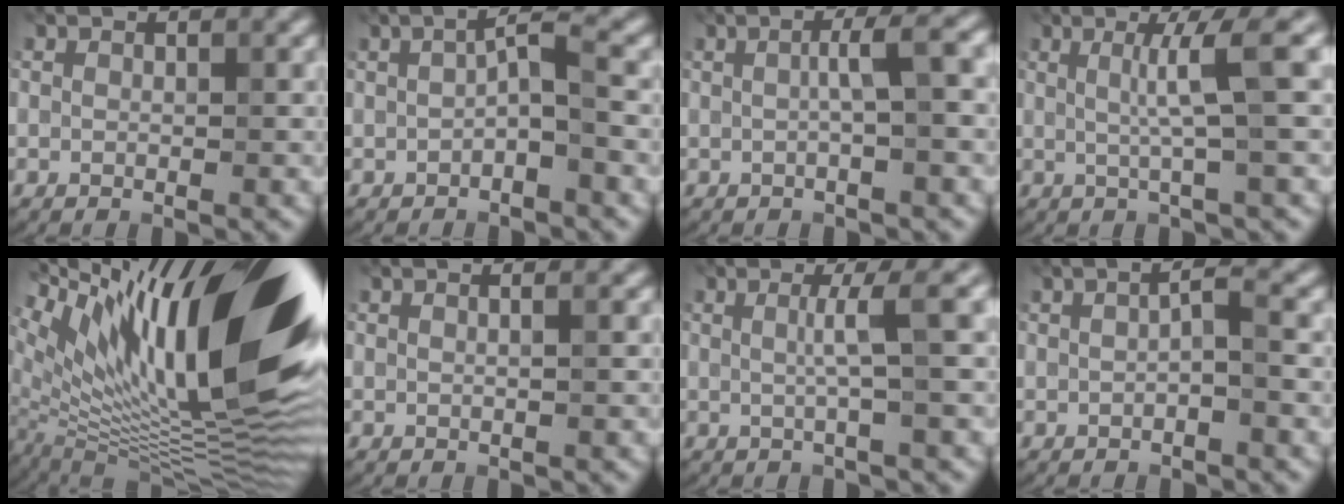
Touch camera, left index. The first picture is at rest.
{"total": 2.1, "force": [-0.4, 0.1, 2.1], "torque": [-0.042, 0.012, -0.008]}
{"total": 2.8, "force": [0.1, 0.0, 2.8], "torque": [-0.053, 0.016, 0.001]}
{"total": 4.3, "force": [0.8, 0.2, 4.3], "torque": [-0.071, 0.012, 0.014]}
{"total": 18.3, "force": [6.4, 6.2, 16.0], "torque": [-0.255, 0.019, 0.113]}
{"total": 0.7, "force": [0.2, 0.0, 0.7], "torque": [-0.012, 0.004, -0.001]}
{"total": 3.1, "force": [0.4, 0.1, 3.1], "torque": [-0.055, 0.012, 0.005]}
{"total": 1.4, "force": [-0.2, -0.1, 1.4], "torque": [-0.030, 0.007, -0.003]}